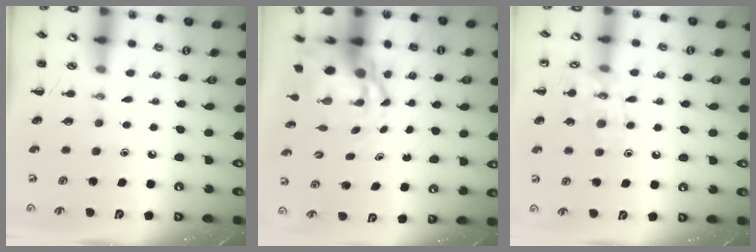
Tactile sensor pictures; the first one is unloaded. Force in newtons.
{"total": 5.2, "press": 5.0, "slide": 1.5}
{"total": 12.3, "press": 12.3, "slide": 0.7}